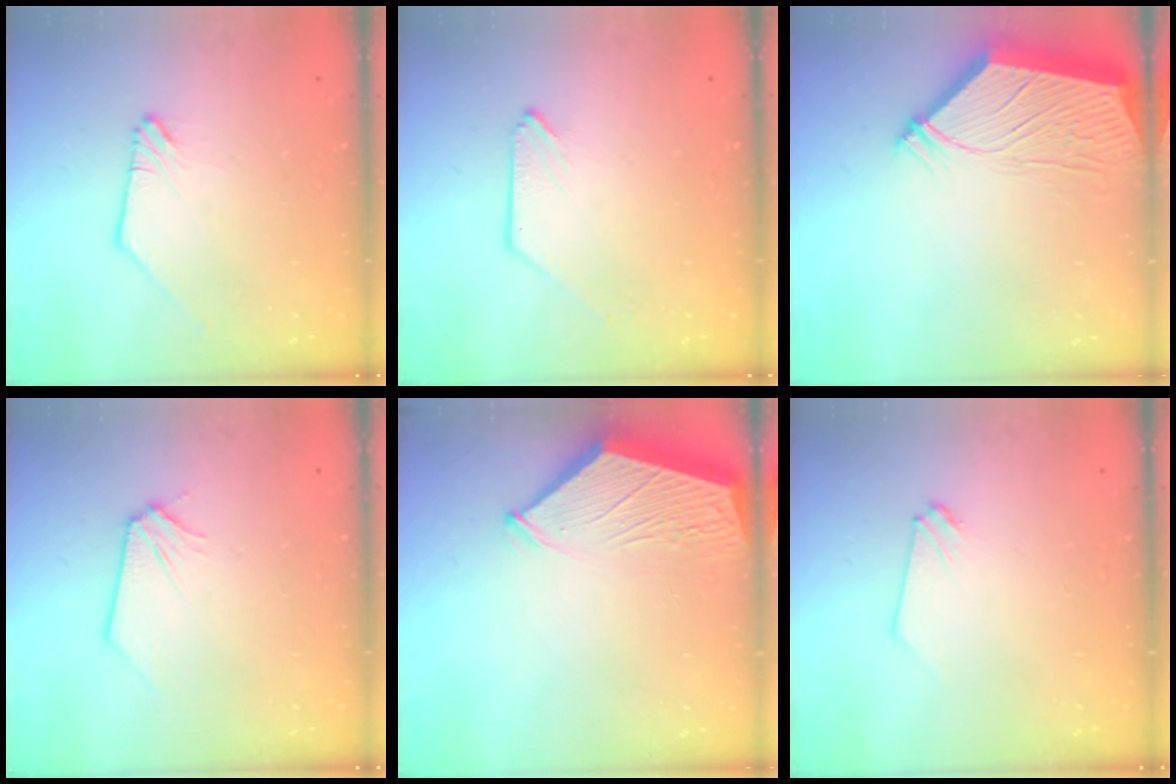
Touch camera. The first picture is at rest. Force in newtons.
{"total": 0.0}
{"total": 6.2, "press": 6.1, "slide": 0.7}
{"total": 0.0}
{"total": 3.8, "press": 3.7, "slide": 0.6}
{"total": 0.0}